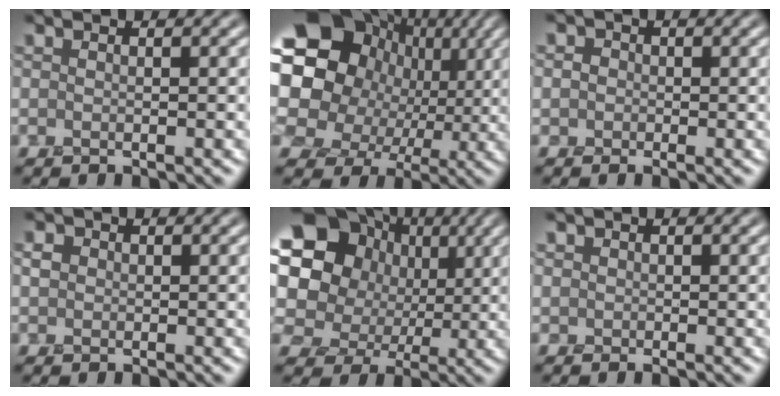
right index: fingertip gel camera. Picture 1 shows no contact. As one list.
[{"total": 18.2, "force": [3.3, 15.5, 9.1], "torque": [-0.184, 0.018, 0.032]}, {"total": 1.5, "force": [-0.2, 1.4, 0.3], "torque": [0.003, -0.002, -0.012]}, {"total": 1.1, "force": [0.0, 1.1, 0.4], "torque": [-0.005, 0.000, -0.003]}, {"total": 17.3, "force": [4.9, 14.6, 8.0], "torque": [-0.172, 0.026, 0.057]}, {"total": 1.1, "force": [0.0, 1.1, 0.2], "torque": [-0.001, -0.003, -0.007]}]